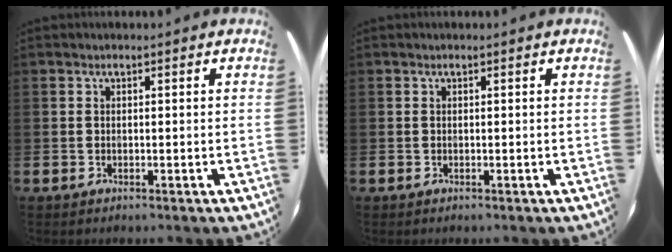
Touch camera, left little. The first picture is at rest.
{"total": 0.0}